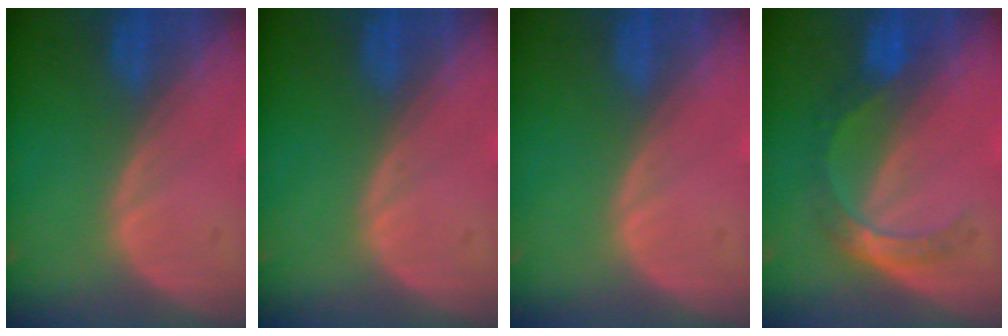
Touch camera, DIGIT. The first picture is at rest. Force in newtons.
{"total": 0.0}
{"total": 0.0}
{"total": 5.4, "press": 4.8, "slide": 2.4}